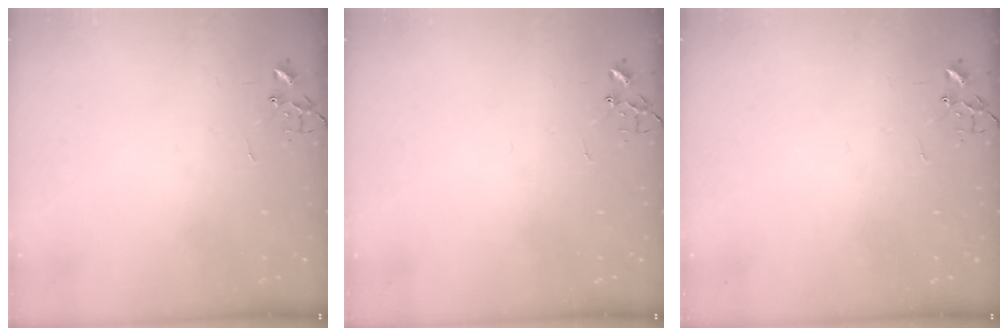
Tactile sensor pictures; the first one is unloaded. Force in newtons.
{"total": 0.0}
{"total": 0.0}